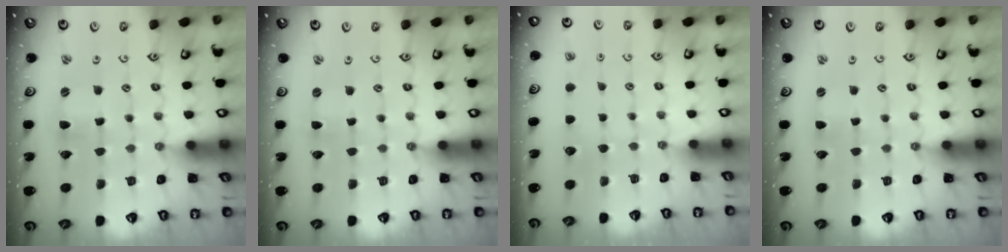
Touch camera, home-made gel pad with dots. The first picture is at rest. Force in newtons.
{"total": 0.0}
{"total": 0.0}
{"total": 0.8, "press": 0.7, "slide": 0.2}